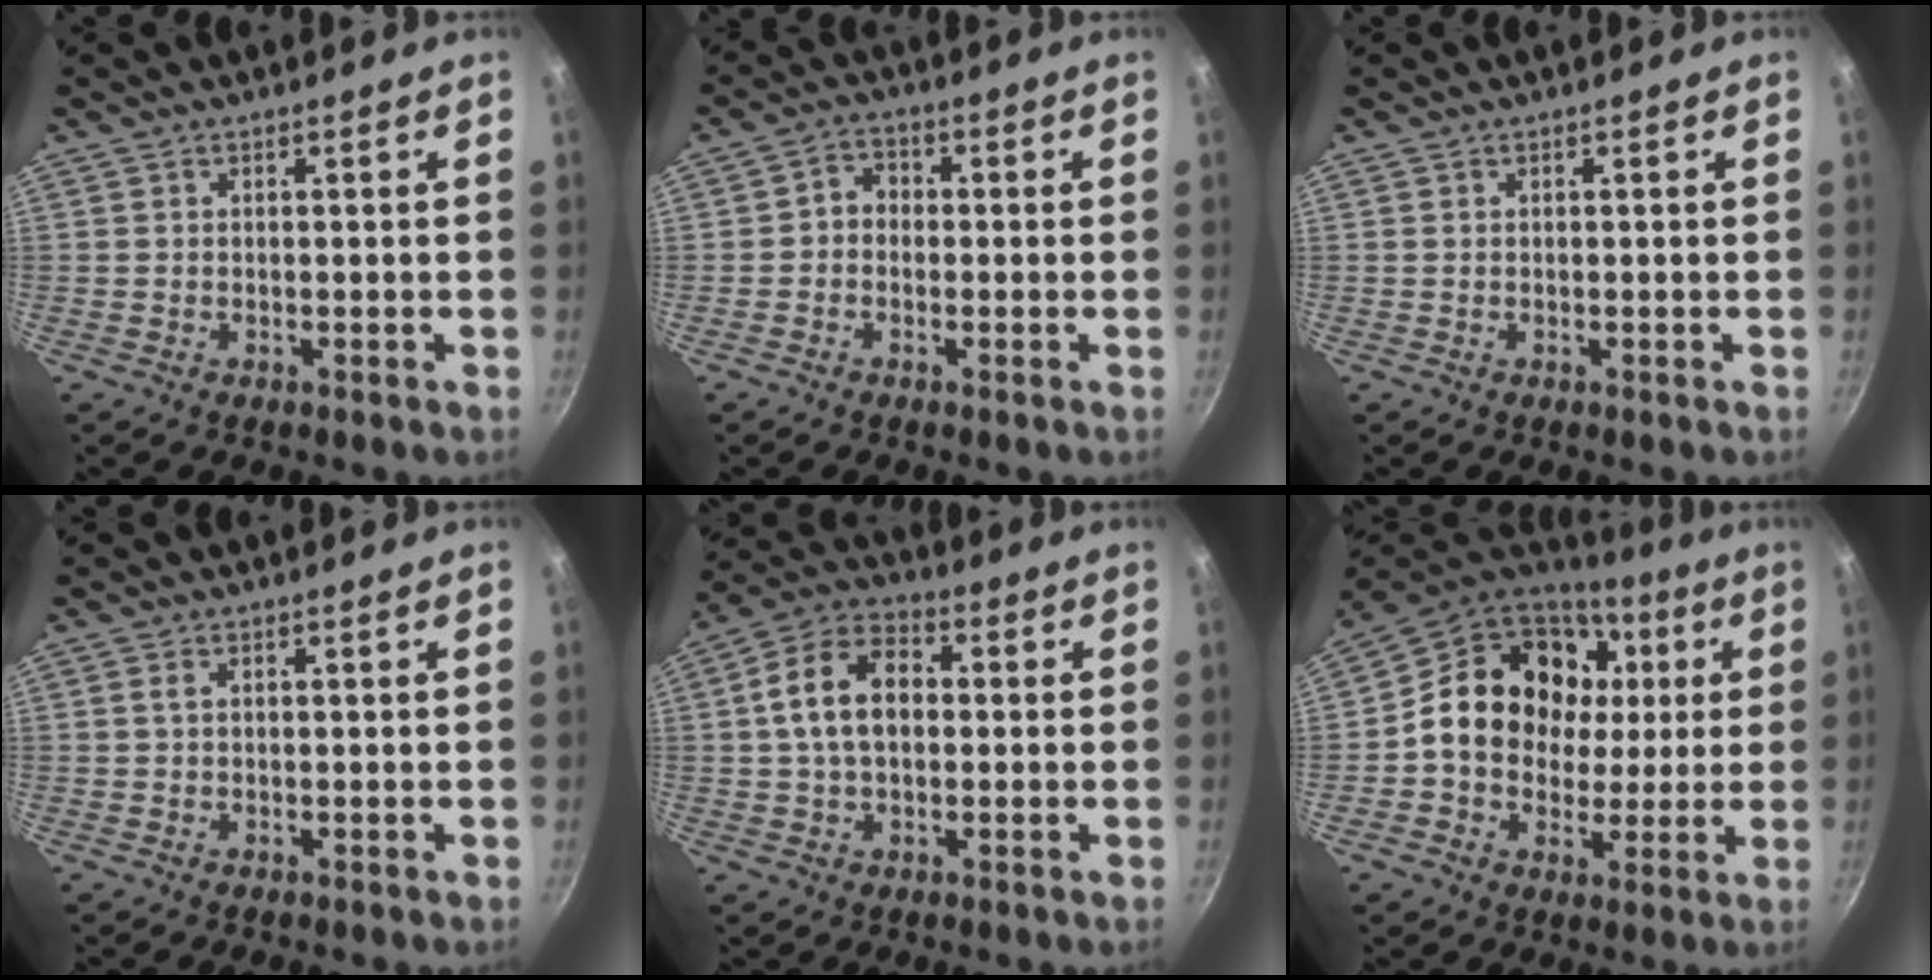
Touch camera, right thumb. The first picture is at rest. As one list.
[{"total": 3.4, "force": [-0.6, 2.9, 1.8], "torque": [-0.014, 0.014, -0.021]}, {"total": 0.0}, {"total": 1.0, "force": [0.3, 0.6, 0.7], "torque": [-0.013, 0.002, 0.004]}, {"total": 12.1, "force": [1.0, 8.0, 9.0], "torque": [-0.140, 0.026, 0.002]}, {"total": 20.5, "force": [3.4, 16.8, 11.2], "torque": [-0.169, 0.022, 0.052]}]